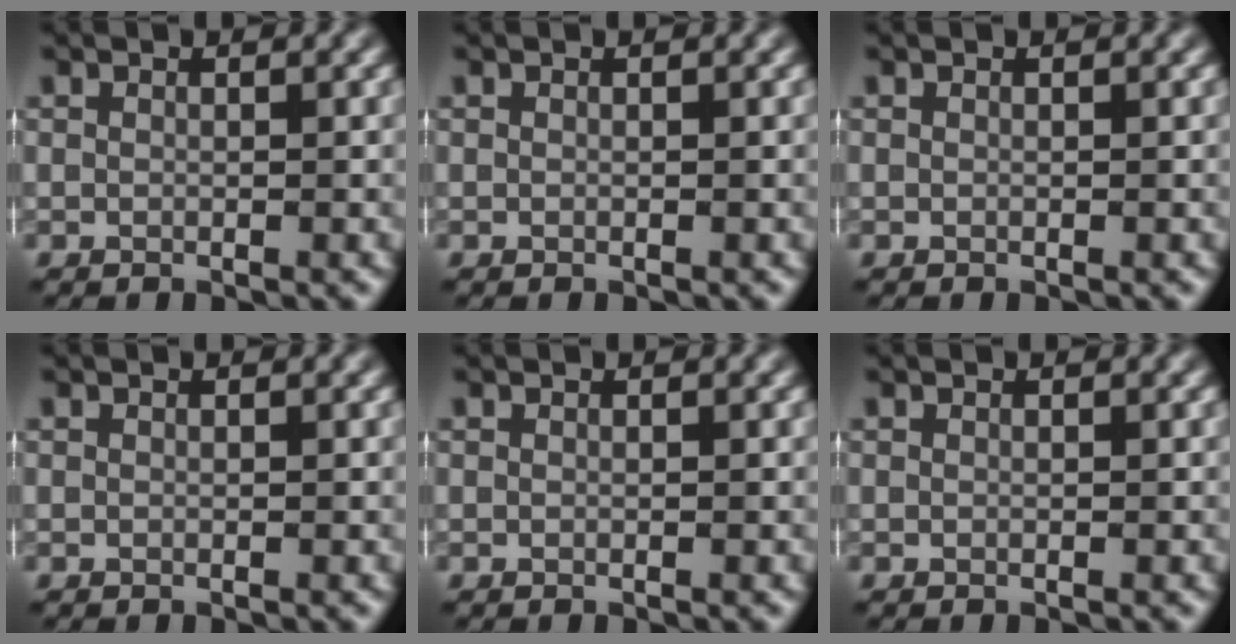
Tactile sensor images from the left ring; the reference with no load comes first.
{"total": 0.0}
{"total": 0.0}
{"total": 0.0}
{"total": 0.0}
{"total": 0.0}